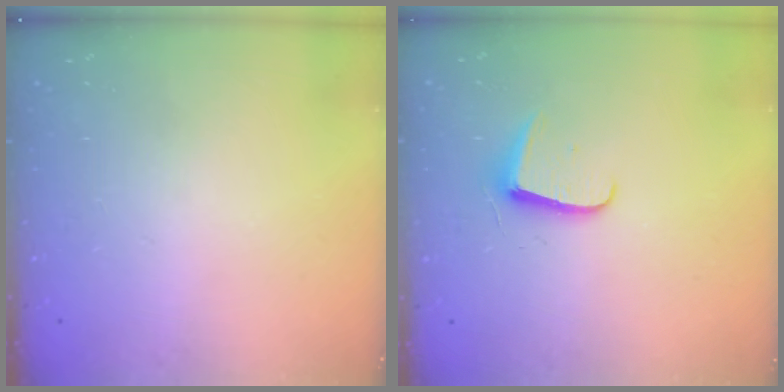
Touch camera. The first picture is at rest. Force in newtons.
{"total": 6.8, "press": 6.8, "slide": 0.7}